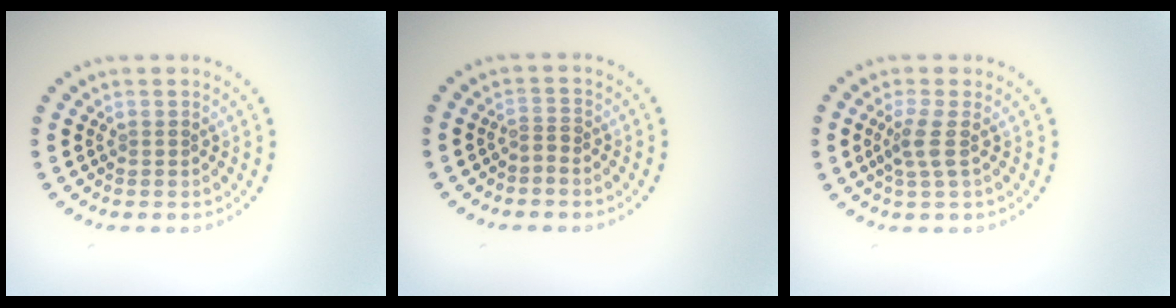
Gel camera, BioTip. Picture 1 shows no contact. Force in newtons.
{"total": 1.0, "press": 0.4, "slide": 0.9}
{"total": 2.1, "press": 1.6, "slide": 1.4}